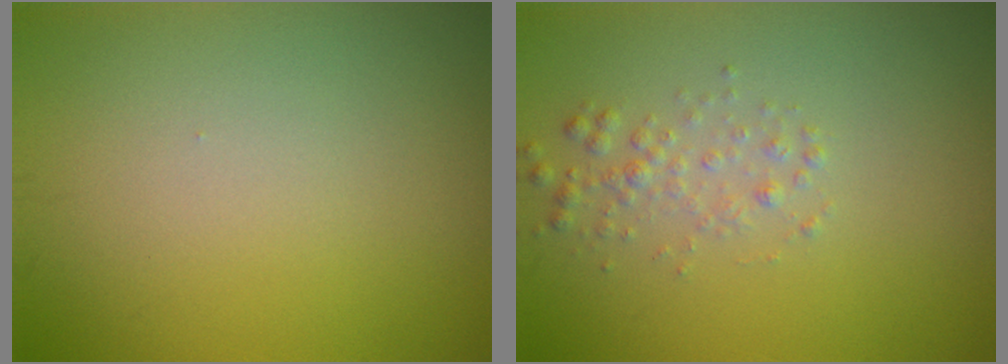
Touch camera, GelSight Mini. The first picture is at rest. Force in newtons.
{"total": 1.6, "press": 1.6, "slide": 0.0}